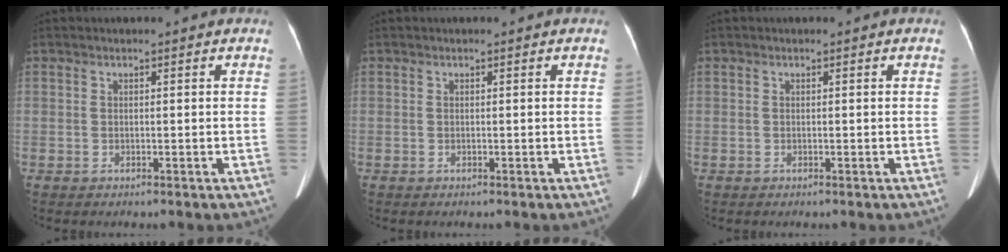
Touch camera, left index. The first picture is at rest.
{"total": 0.0}
{"total": 0.0}